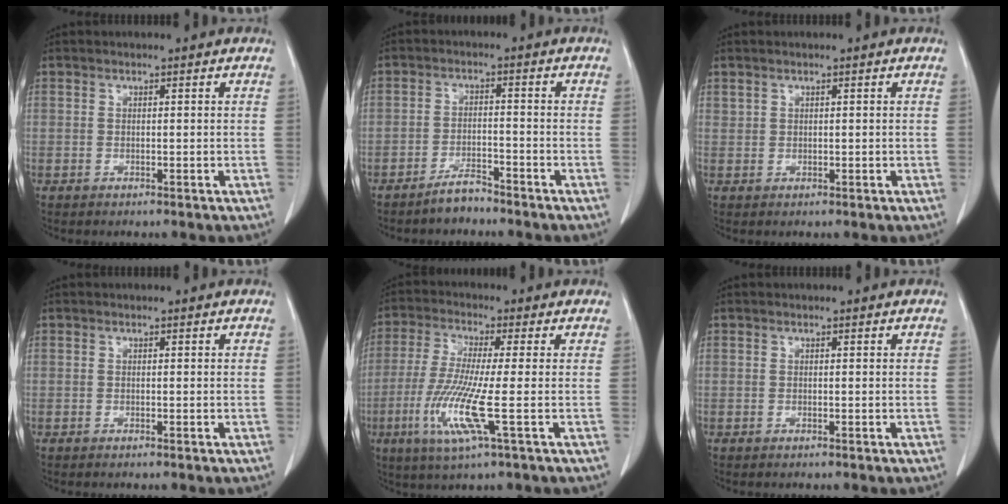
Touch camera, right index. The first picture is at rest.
{"total": 3.3, "force": [-3.1, 0.8, 1.1], "torque": [-0.020, -0.001, -0.054]}
{"total": 0.7, "force": [0.6, 0.4, 0.2], "torque": [0.002, 0.003, 0.011]}
{"total": 0.0}
{"total": 10.0, "force": [-2.9, -0.2, 9.5], "torque": [-0.207, -0.025, -0.064]}
{"total": 0.0}